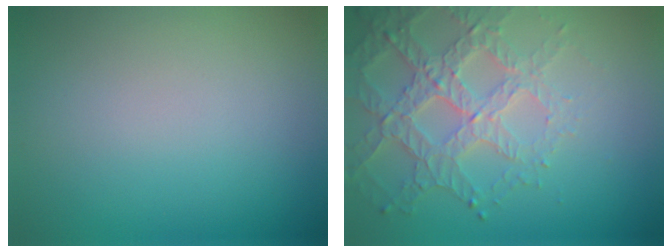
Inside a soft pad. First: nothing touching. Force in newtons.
{"total": 4.7, "press": 4.1, "slide": 2.2}